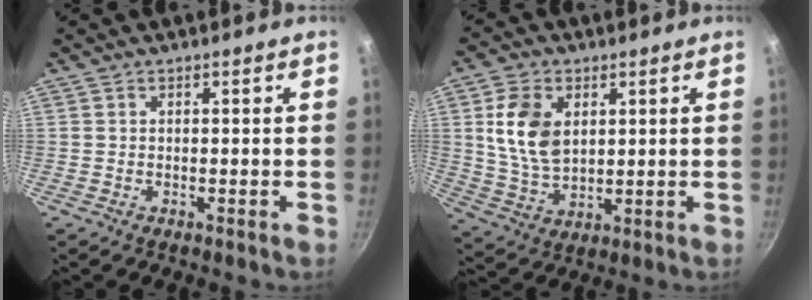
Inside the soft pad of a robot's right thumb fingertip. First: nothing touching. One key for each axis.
{"total": 10.8, "fx": 2.9, "fy": 7.3, "fz": 7.4, "tx": -0.125, "ty": -0.017, "tz": 0.062}